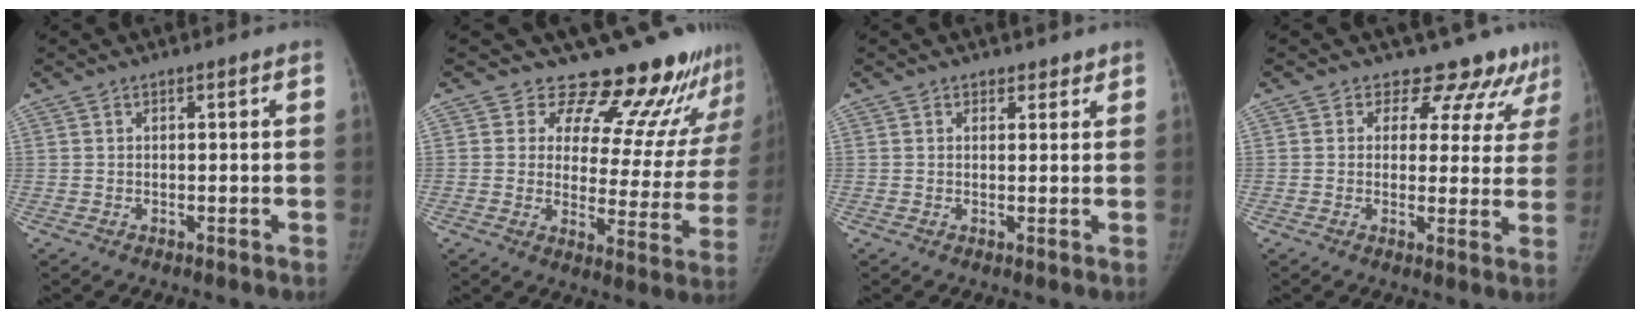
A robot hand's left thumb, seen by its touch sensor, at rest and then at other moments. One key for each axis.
{"total": 19.3, "fx": 17.5, "fy": 6.6, "fz": 4.7, "tx": 0.008, "ty": -0.144, "tz": 0.203}
{"total": 1.7, "fx": 1.4, "fy": 1.0, "fz": 0.0, "tx": 0.020, "ty": -0.011, "tz": 0.013}
{"total": 9.9, "fx": 8.6, "fy": 4.8, "fz": 1.3, "tx": 0.039, "ty": -0.048, "tz": 0.077}